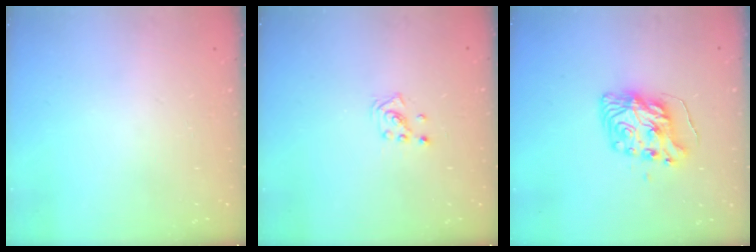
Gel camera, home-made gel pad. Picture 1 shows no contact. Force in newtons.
{"total": 1.4, "press": 1.4, "slide": 0.1}
{"total": 10.1, "press": 10.0, "slide": 1.1}